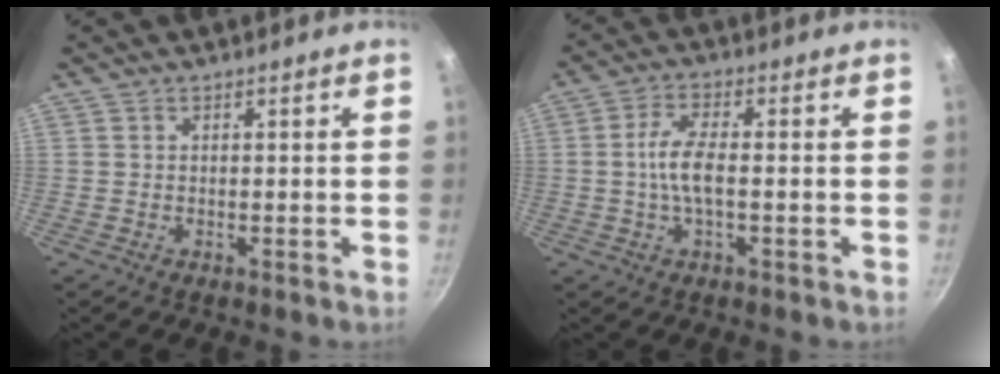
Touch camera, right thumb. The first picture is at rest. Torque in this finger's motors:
{"motor_torque": [-0.43, 0.52, 0.89, -0.02, 0.19]}